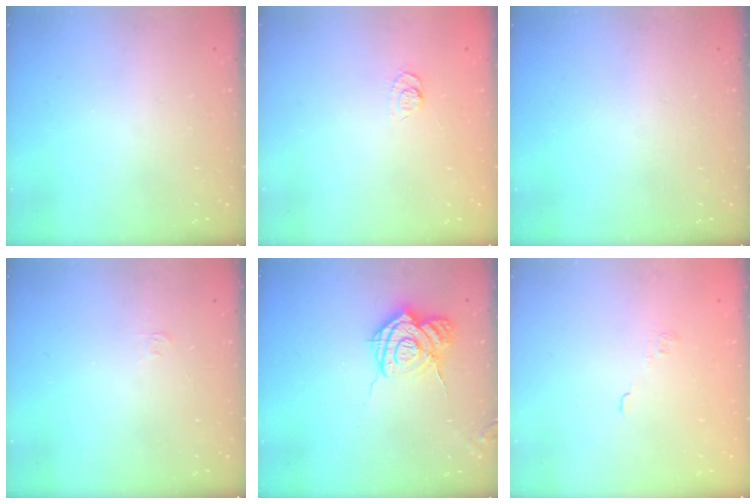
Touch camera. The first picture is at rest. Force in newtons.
{"total": 4.6, "press": 4.4, "slide": 1.3}
{"total": 0.0}
{"total": 2.8, "press": 2.8, "slide": 0.4}
{"total": 13.5, "press": 13.4, "slide": 1.4}
{"total": 2.0, "press": 1.5, "slide": 1.3}